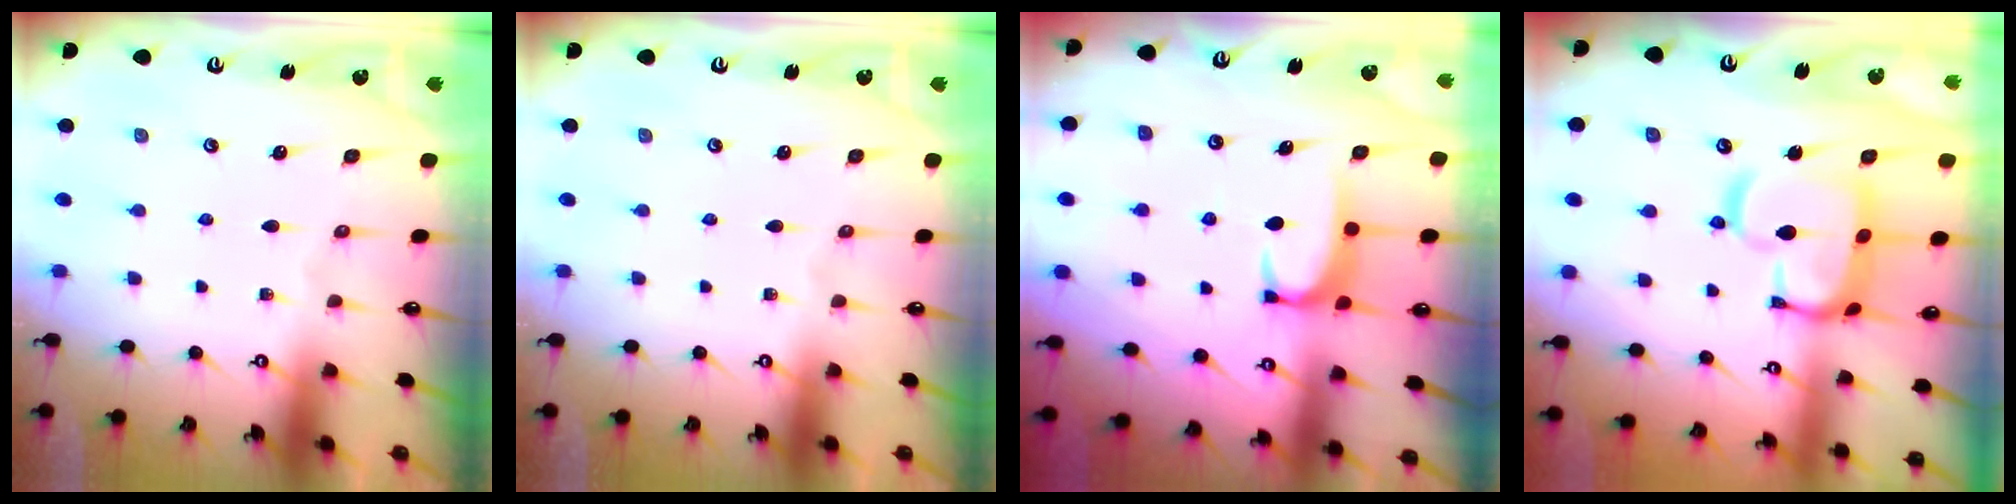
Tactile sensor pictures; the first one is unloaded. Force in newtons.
{"total": 0.0}
{"total": 1.7, "press": 1.6, "slide": 0.4}
{"total": 11.1, "press": 11.1, "slide": 1.4}